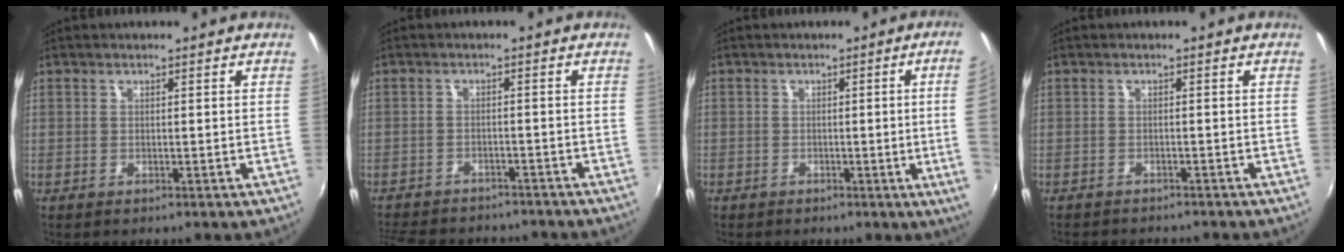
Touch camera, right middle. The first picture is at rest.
{"total": 14.4, "force": [-12.4, 5.0, 5.3], "torque": [-0.128, -0.012, -0.177]}
{"total": 7.6, "force": [-0.4, -1.1, 7.6], "torque": [-0.082, -0.010, -0.003]}
{"total": 4.5, "force": [-4.2, 0.9, 1.3], "torque": [-0.035, -0.016, -0.063]}